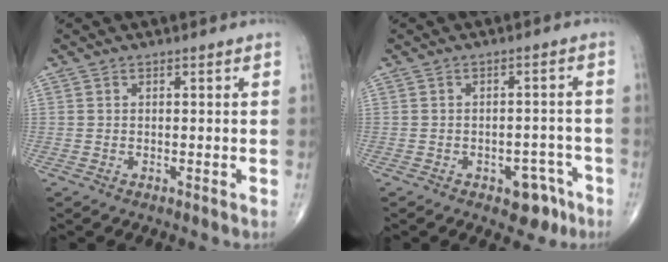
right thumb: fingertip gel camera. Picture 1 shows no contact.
{"total": 5.8, "force": [-3.3, 3.5, 3.3], "torque": [-0.014, 0.028, -0.038]}